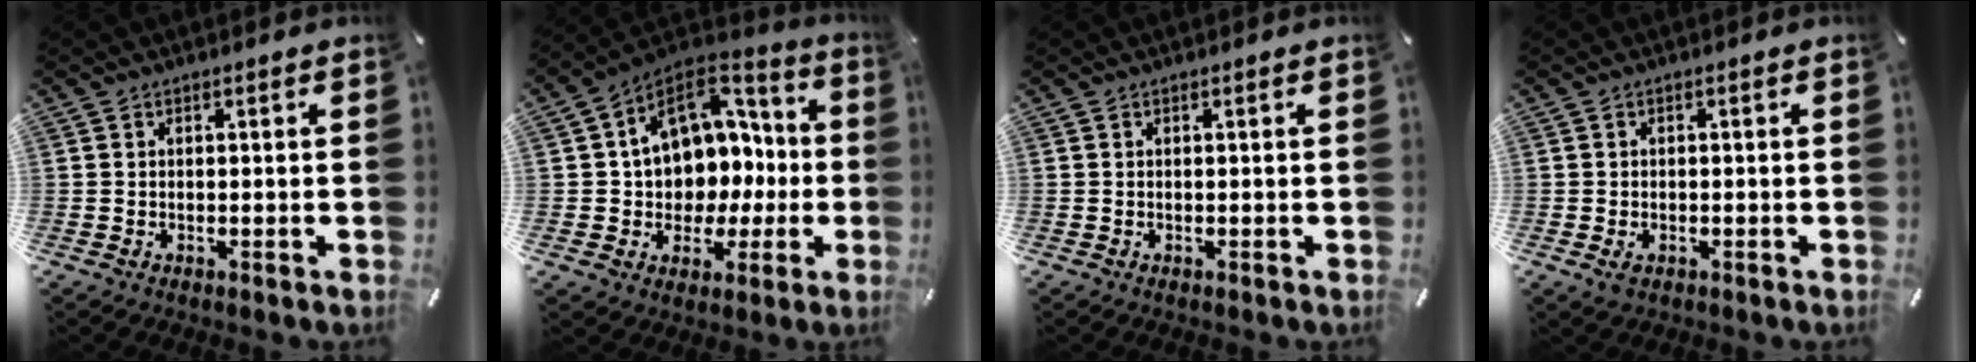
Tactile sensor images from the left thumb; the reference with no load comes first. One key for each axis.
{"total": 14.1, "fx": 3.2, "fy": 12.0, "fz": 6.7, "tx": -0.103, "ty": -0.022, "tz": 0.067}
{"total": 0.0}
{"total": 1.8, "fx": -0.6, "fy": 1.3, "fz": 1.0, "tx": -0.018, "ty": 0.003, "tz": -0.011}